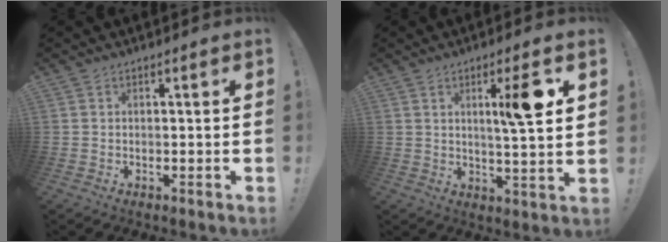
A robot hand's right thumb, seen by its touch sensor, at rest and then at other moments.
{"total": 10.6, "force": [3.7, 0.5, 10.0], "torque": [-0.139, -0.014, 0.044]}